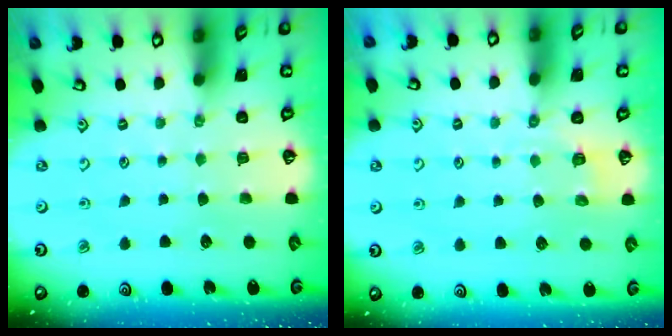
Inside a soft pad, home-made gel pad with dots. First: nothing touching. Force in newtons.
{"total": 2.1, "press": 1.0, "slide": 1.9}